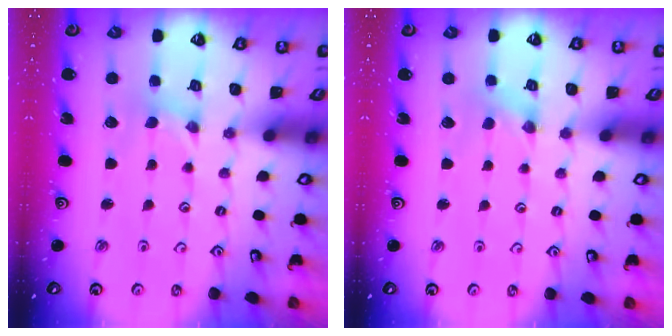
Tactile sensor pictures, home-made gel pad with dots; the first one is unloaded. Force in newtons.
{"total": 0.0}